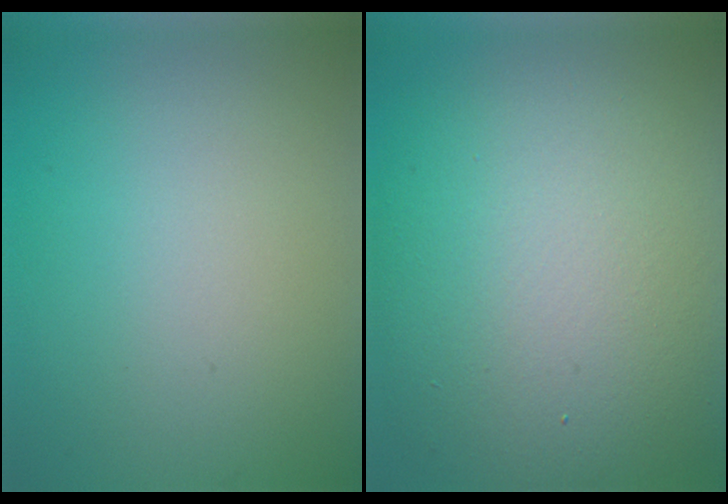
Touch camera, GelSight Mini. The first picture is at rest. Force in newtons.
{"total": 14.7, "press": 14.7, "slide": 0.9}